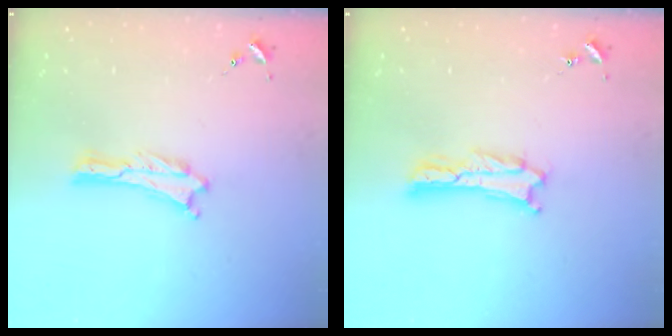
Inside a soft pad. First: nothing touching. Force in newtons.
{"total": 1.8, "press": 1.8, "slide": 0.2}